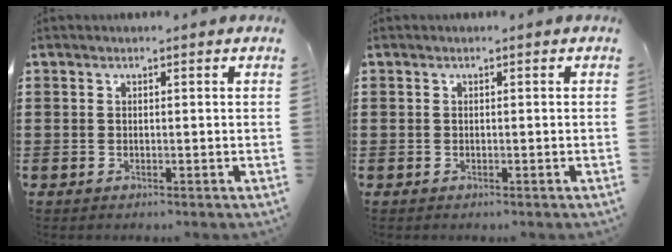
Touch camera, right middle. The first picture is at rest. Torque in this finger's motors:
{"motor_torque": [1.55, 0.59, -0.05, 0.01]}